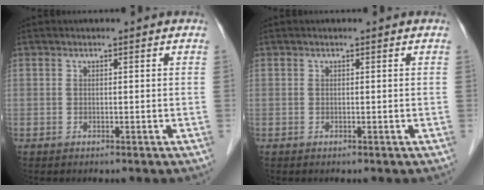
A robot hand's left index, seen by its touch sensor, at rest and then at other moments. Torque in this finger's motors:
{"motor_torque": [0.02, 0.00, 0.01, 0.00]}